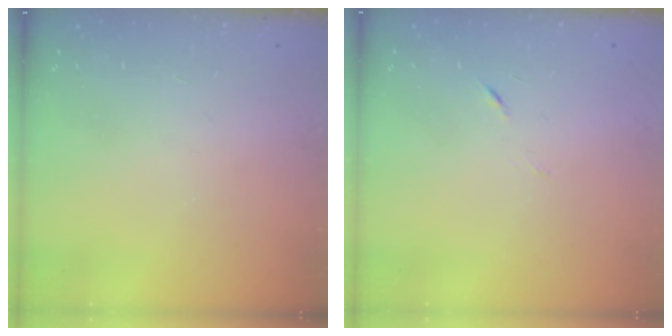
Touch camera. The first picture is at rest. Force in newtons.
{"total": 3.7, "press": 3.6, "slide": 0.9}